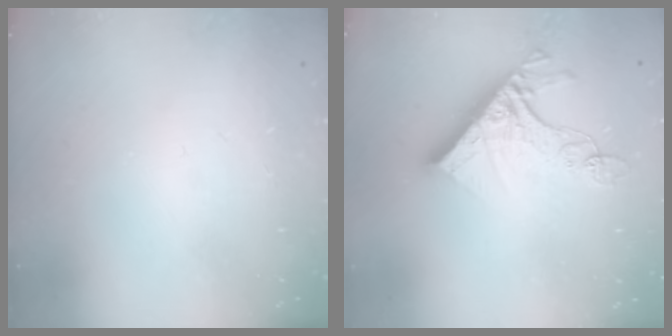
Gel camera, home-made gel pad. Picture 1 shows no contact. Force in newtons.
{"total": 13.3, "press": 13.3, "slide": 1.1}